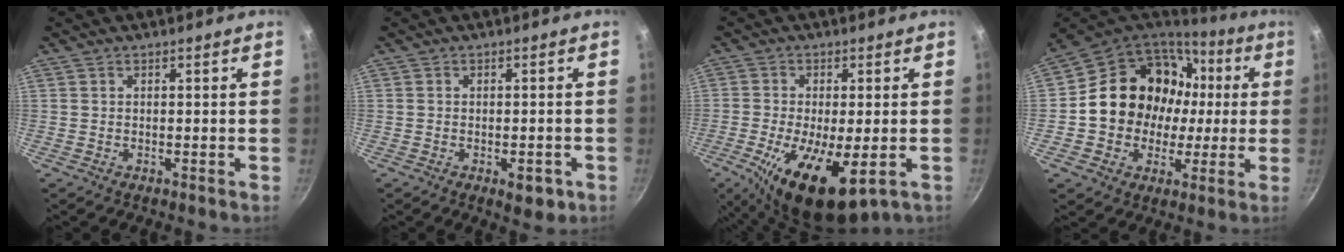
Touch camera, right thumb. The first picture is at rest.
{"total": 4.4, "force": [-1.8, 2.2, 3.3], "torque": [-0.025, 0.011, -0.019]}
{"total": 12.8, "force": [-4.0, 4.8, 11.1], "torque": [-0.206, -0.013, -0.065]}
{"total": 19.9, "force": [1.7, 17.1, 10.1], "torque": [-0.156, 0.038, 0.035]}